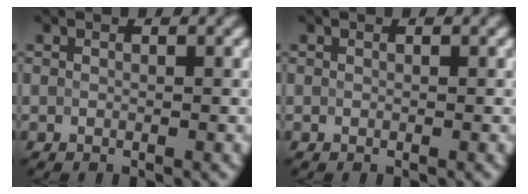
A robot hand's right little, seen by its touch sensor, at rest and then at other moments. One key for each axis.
{"total": 0.0}